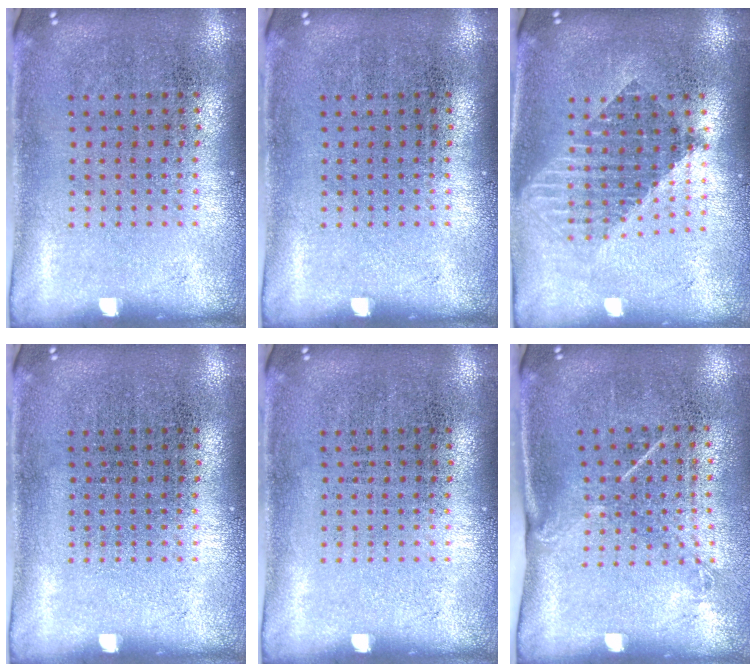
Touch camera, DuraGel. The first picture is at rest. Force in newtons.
{"total": 0.0}
{"total": 1.7, "press": 1.4, "slide": 1.0}
{"total": 0.0}
{"total": 0.0}
{"total": 1.5, "press": 1.0, "slide": 1.1}